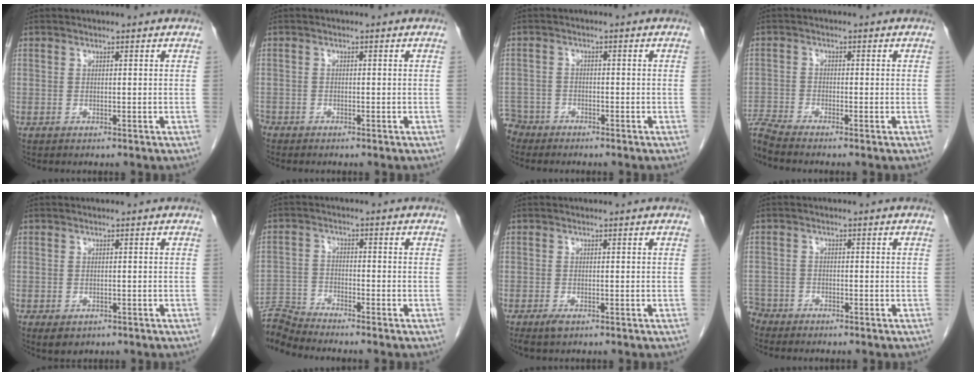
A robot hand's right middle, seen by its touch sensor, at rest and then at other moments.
{"total": 1.4, "force": [-1.2, 0.7, 0.2], "torque": [-0.004, -0.001, -0.021]}
{"total": 3.9, "force": [-3.5, 1.6, -0.7], "torque": [0.018, -0.002, -0.070]}
{"total": 4.1, "force": [-3.8, -1.3, 0.7], "torque": [-0.022, -0.009, -0.074]}
{"total": 2.5, "force": [-1.4, 1.6, 1.3], "torque": [-0.016, -0.002, -0.009]}
{"total": 5.8, "force": [-5.5, -1.5, -0.3], "torque": [0.000, -0.002, -0.105]}
{"total": 1.7, "force": [-1.0, 0.6, 1.2], "torque": [-0.026, -0.005, -0.013]}
{"total": 3.1, "force": [-2.9, 1.2, -0.4], "torque": [0.009, -0.002, -0.056]}